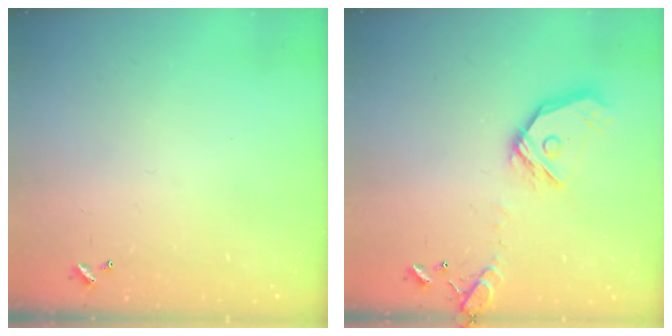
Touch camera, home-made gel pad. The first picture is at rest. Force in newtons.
{"total": 16.5, "press": 16.3, "slide": 2.4}